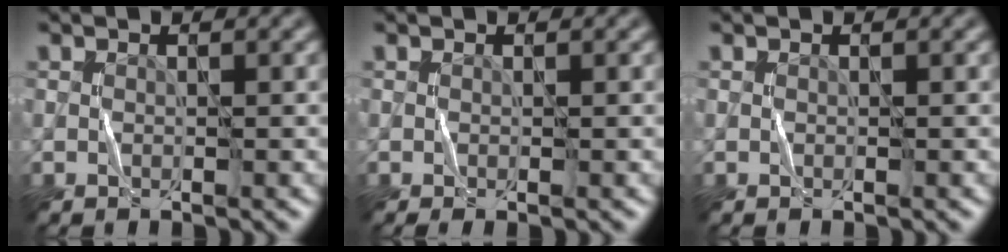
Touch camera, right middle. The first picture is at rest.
{"total": 0.5, "force": [-0.2, 0.1, 0.5], "torque": [-0.008, -0.003, -0.003]}
{"total": 0.0}